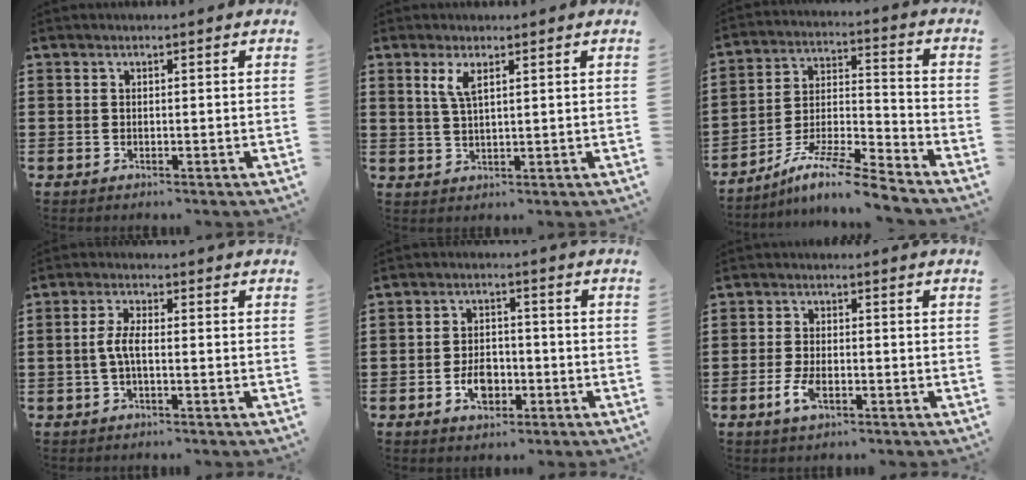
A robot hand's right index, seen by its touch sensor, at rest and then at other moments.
{"total": 3.3, "force": [1.6, 0.9, 2.7], "torque": [-0.057, 0.005, 0.027]}
{"total": 9.7, "force": [-8.4, 0.5, 4.8], "torque": [-0.084, 0.013, -0.166]}
{"total": 3.6, "force": [-0.6, 1.0, 3.4], "torque": [-0.085, -0.005, -0.020]}
{"total": 4.7, "force": [-1.7, 3.1, 3.0], "torque": [-0.055, 0.001, -0.033]}
{"total": 3.8, "force": [-1.4, 1.6, 3.1], "torque": [-0.074, -0.005, -0.031]}